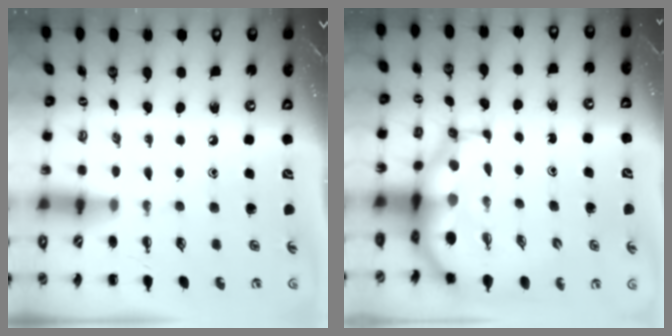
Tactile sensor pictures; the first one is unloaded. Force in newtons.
{"total": 8.9, "press": 8.5, "slide": 2.7}